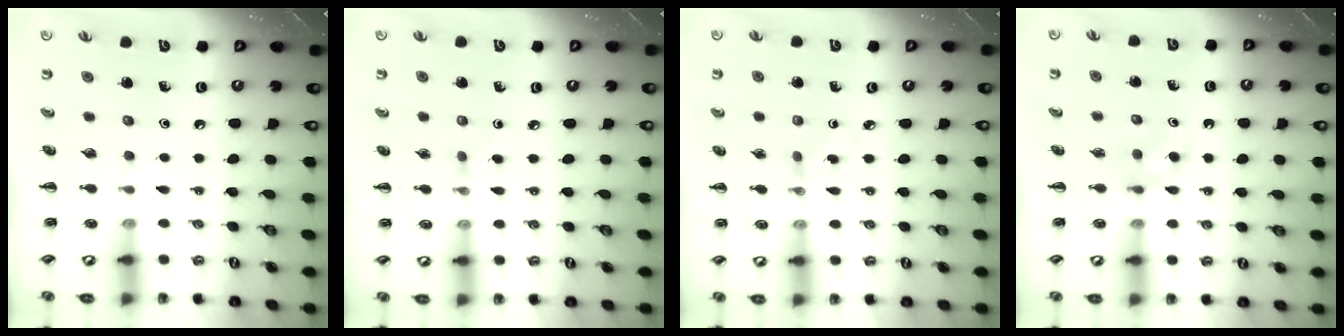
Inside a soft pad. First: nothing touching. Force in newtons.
{"total": 2.9, "press": 2.7, "slide": 1.0}
{"total": 2.3, "press": 2.0, "slide": 1.1}
{"total": 2.6, "press": 2.4, "slide": 1.0}